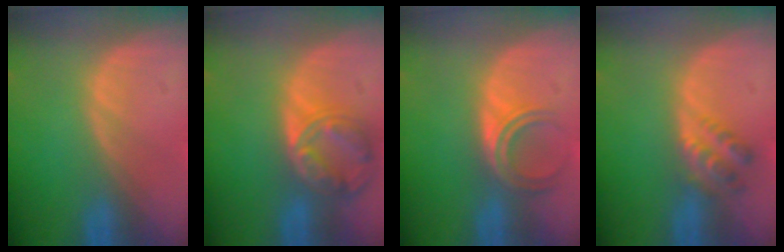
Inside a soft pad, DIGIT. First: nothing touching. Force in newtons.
{"total": 8.3, "press": 7.0, "slide": 4.4}
{"total": 4.9, "press": 4.0, "slide": 2.9}
{"total": 4.5, "press": 3.8, "slide": 2.5}